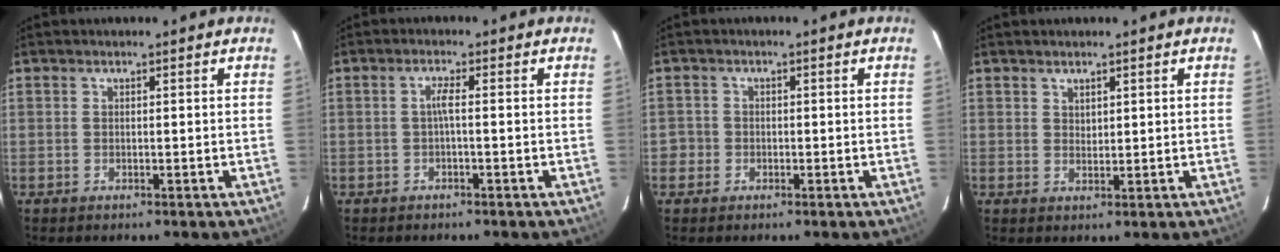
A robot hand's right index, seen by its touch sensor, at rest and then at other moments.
{"total": 1.4, "force": [-0.3, -0.2, 1.4], "torque": [-0.025, 0.004, -0.007]}
{"total": 2.3, "force": [-1.0, 2.1, 0.1], "torque": [-0.004, 0.008, -0.018]}
{"total": 1.6, "force": [1.3, 0.8, 0.5], "torque": [-0.004, 0.002, 0.023]}